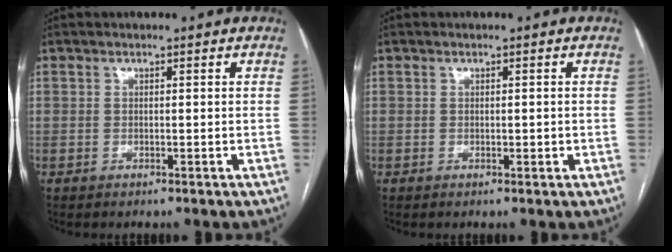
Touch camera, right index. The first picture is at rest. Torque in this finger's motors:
{"motor_torque": [-0.20, 0.11, 0.01, 0.00]}